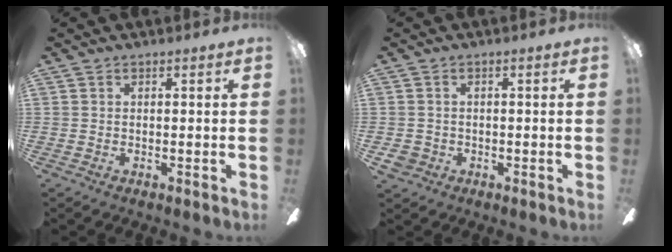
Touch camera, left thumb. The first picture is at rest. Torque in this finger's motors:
{"motor_torque": [-0.36, 0.49, 0.23, -0.06, -0.02]}